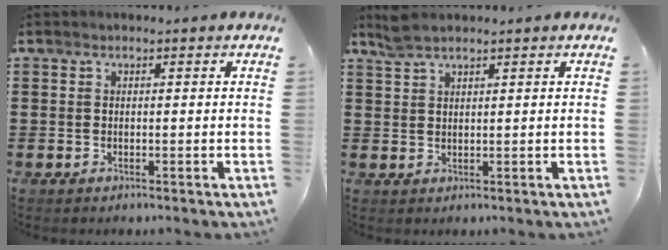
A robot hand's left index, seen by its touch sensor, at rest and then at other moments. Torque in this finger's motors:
{"motor_torque": [-0.01, -0.08, 0.06, 0.04]}